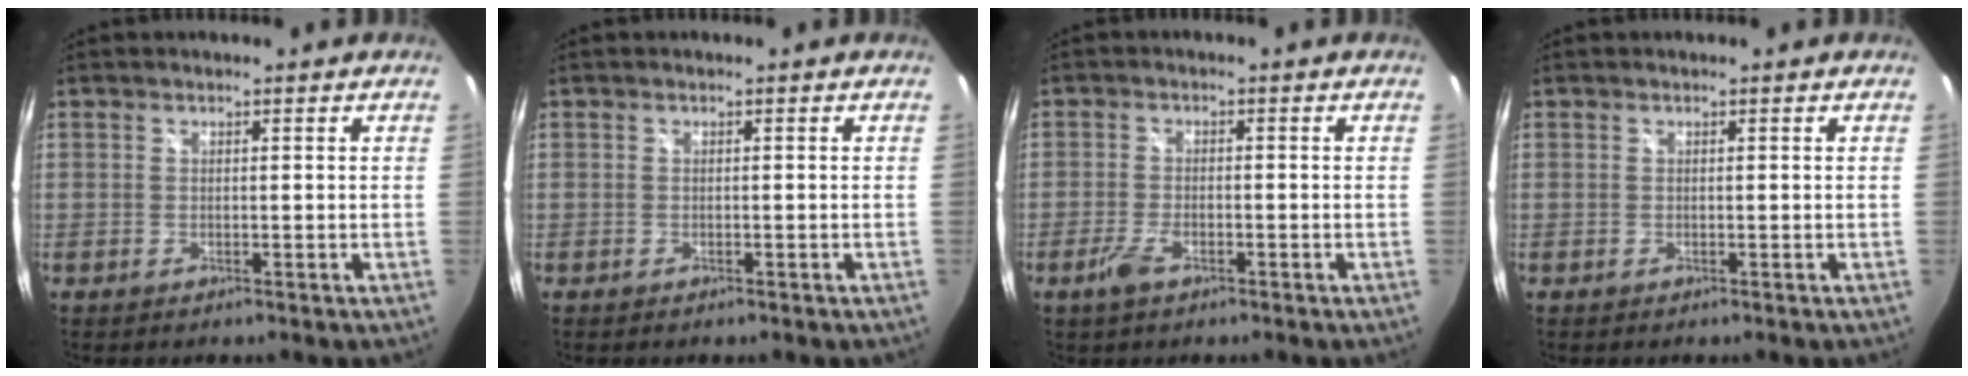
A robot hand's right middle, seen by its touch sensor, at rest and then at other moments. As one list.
[{"total": 0.9, "force": [-0.7, 0.4, 0.5], "torque": [-0.009, -0.003, -0.010]}, {"total": 3.5, "force": [-2.2, 1.5, 2.3], "torque": [-0.059, -0.004, -0.041]}, {"total": 0.0}]